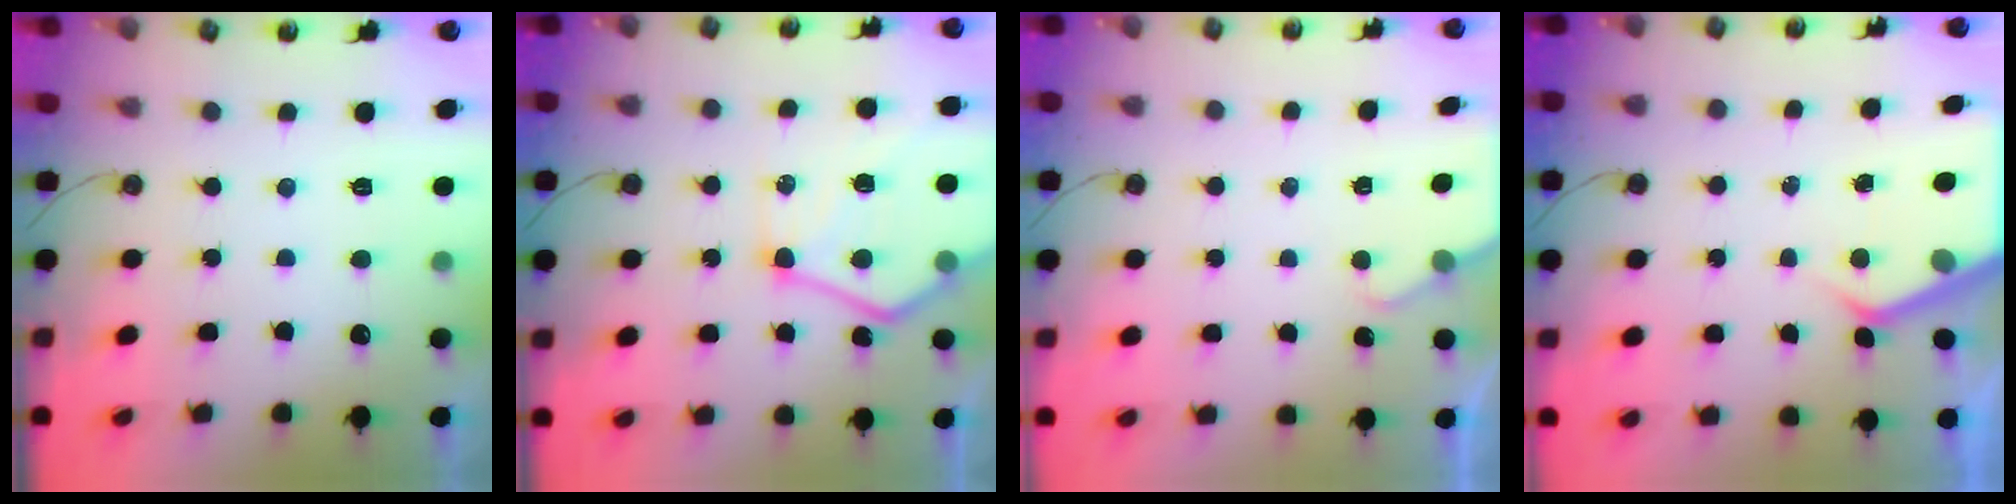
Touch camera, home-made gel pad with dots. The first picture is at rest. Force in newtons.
{"total": 17.4, "press": 17.3, "slide": 1.7}
{"total": 2.1, "press": 2.0, "slide": 0.4}
{"total": 4.5, "press": 4.4, "slide": 0.6}